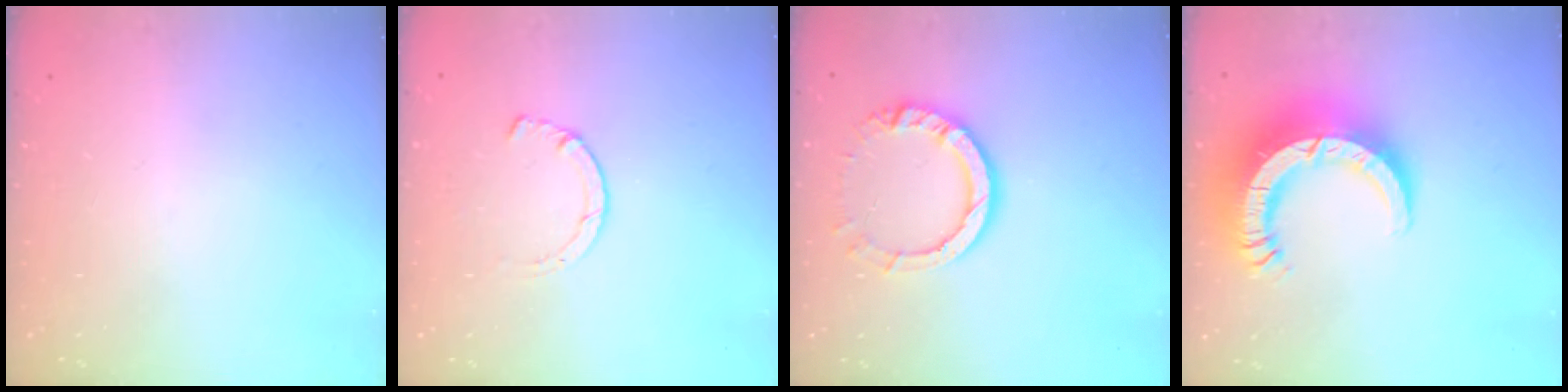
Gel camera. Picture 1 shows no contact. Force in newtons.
{"total": 1.5, "press": 1.5, "slide": 0.3}
{"total": 11.3, "press": 11.2, "slide": 1.3}
{"total": 15.0, "press": 14.9, "slide": 1.6}